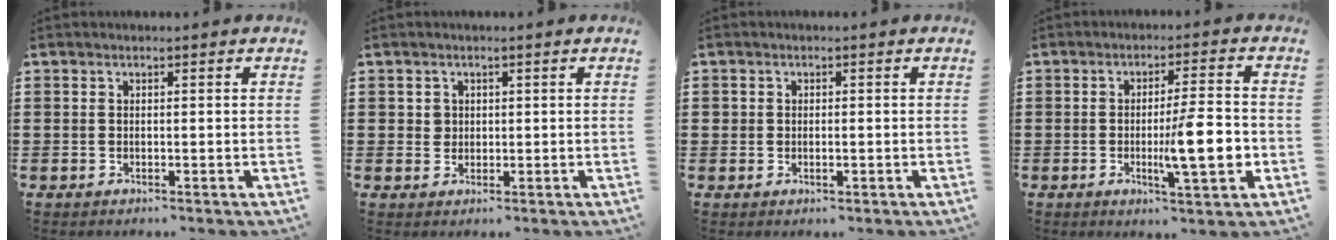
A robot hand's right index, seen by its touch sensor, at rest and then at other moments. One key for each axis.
{"total": 1.5, "fx": 0.4, "fy": 1.4, "fz": 0.3, "tx": -0.011, "ty": 0.006, "tz": 0.007}
{"total": 1.1, "fx": -0.2, "fy": 0.7, "fz": 0.9, "tx": -0.018, "ty": 0.002, "tz": -0.005}
{"total": 9.9, "fx": -1.8, "fy": 1.7, "fz": 9.6, "tx": -0.146, "ty": -0.011, "tz": -0.030}